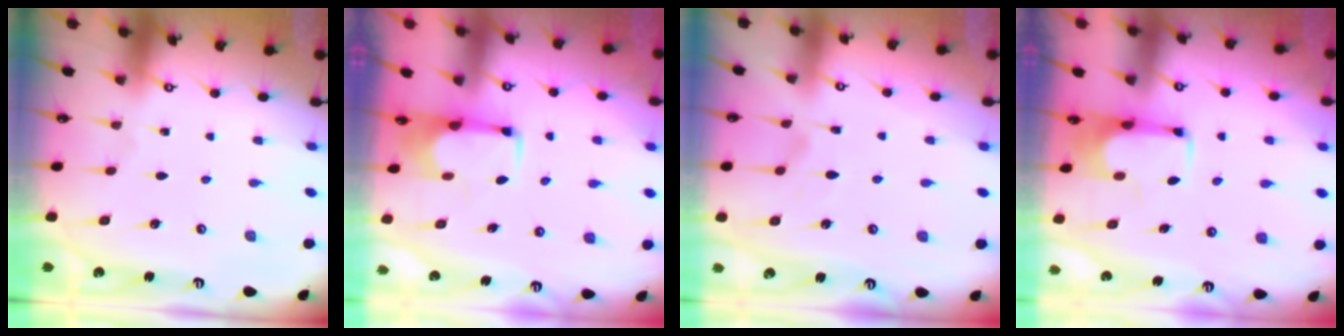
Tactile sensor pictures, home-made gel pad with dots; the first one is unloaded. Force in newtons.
{"total": 1.6, "press": 1.5, "slide": 0.6}
{"total": 2.2, "press": 1.9, "slide": 1.1}
{"total": 0.9, "press": 0.3, "slide": 0.8}